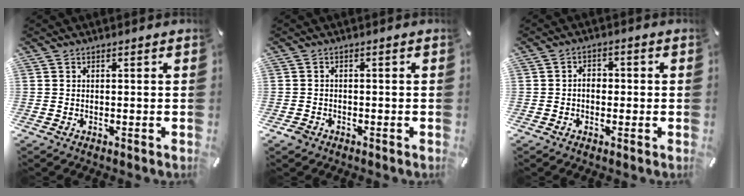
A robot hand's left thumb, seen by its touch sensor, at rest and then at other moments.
{"total": 1.7, "force": [-1.1, 1.3, 0.5], "torque": [-0.008, 0.004, -0.022]}
{"total": 3.2, "force": [-0.6, 2.3, 2.2], "torque": [-0.034, 0.004, -0.014]}